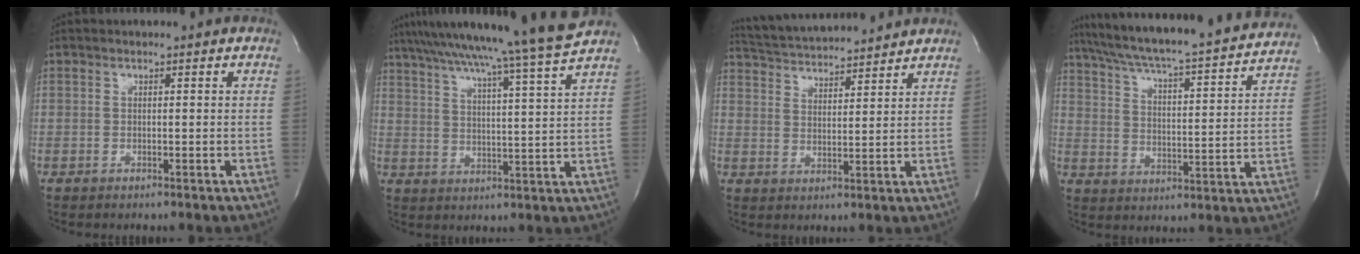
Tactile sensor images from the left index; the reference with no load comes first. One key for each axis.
{"total": 20.4, "fx": 17.9, "fy": -3.0, "fz": 9.5, "tx": -0.164, "ty": -0.042, "tz": 0.252}
{"total": 13.0, "fx": 12.3, "fy": 1.2, "fz": 4.0, "tx": -0.081, "ty": 0.019, "tz": 0.195}
{"total": 23.7, "fx": 21.6, "fy": 1.0, "fz": 9.9, "tx": -0.170, "ty": -0.022, "tz": 0.298}